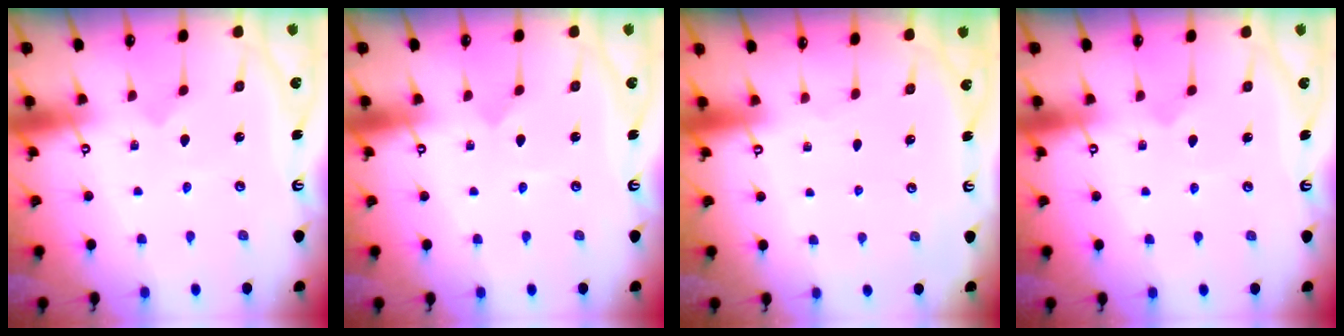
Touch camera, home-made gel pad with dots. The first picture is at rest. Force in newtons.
{"total": 0.0}
{"total": 0.0}
{"total": 3.4, "press": 3.4, "slide": 0.2}